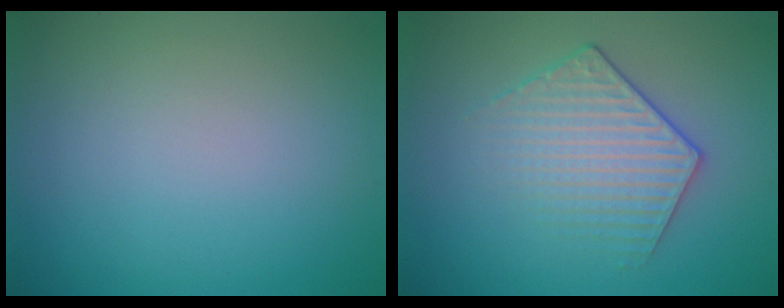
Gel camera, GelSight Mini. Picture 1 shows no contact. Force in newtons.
{"total": 3.5, "press": 3.1, "slide": 1.5}